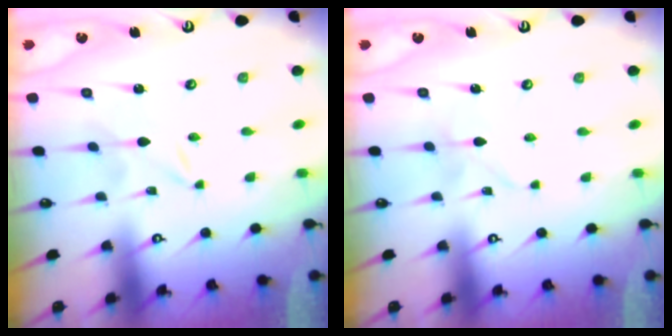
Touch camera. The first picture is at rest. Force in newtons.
{"total": 2.0, "press": 1.9, "slide": 0.2}